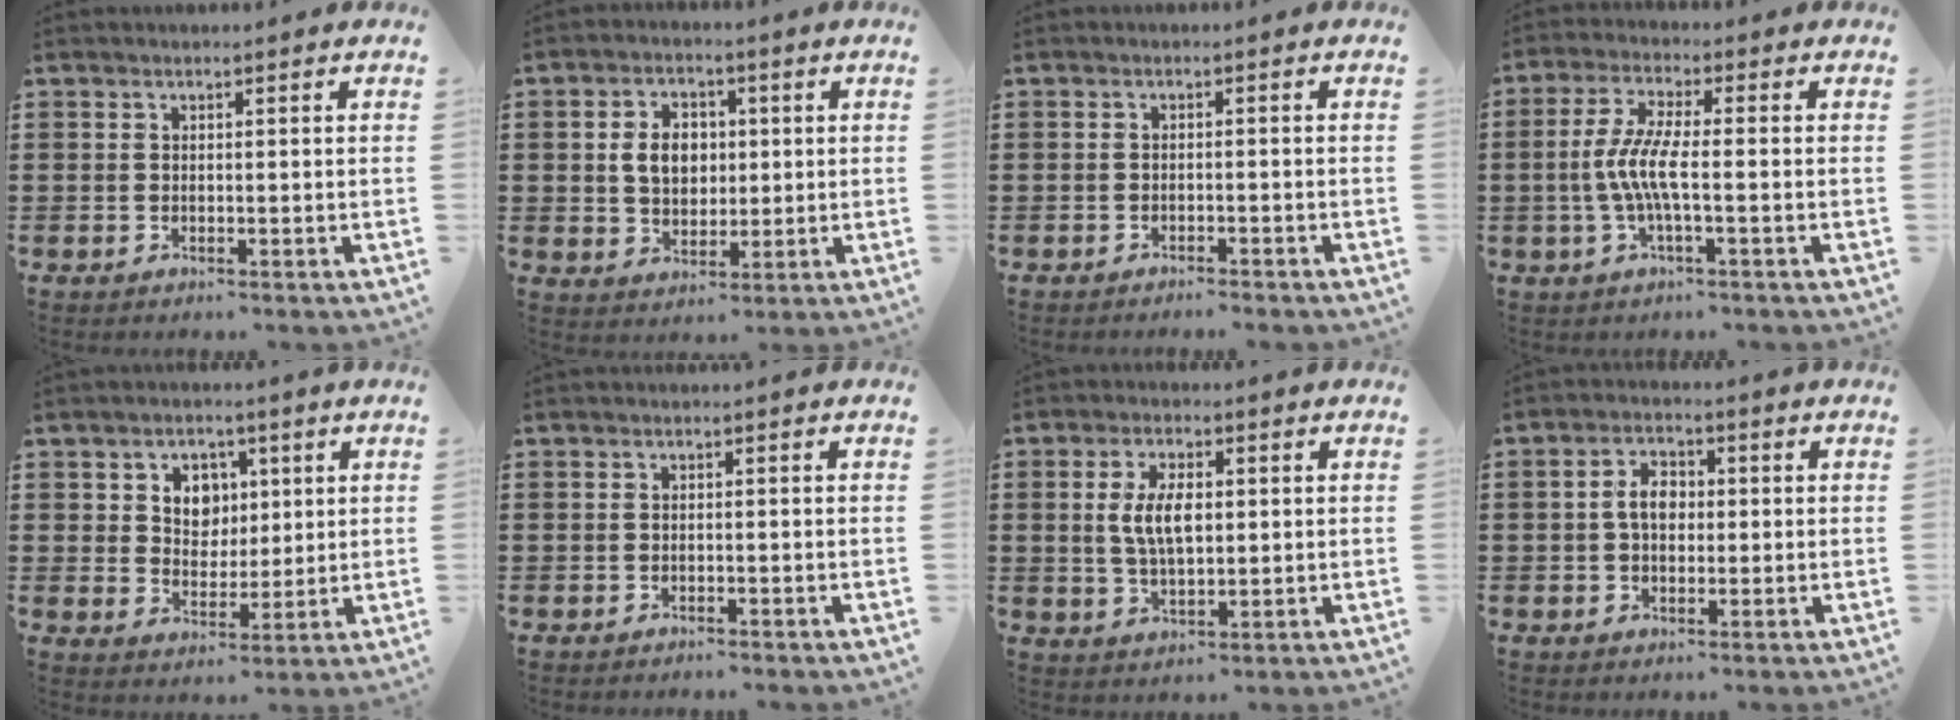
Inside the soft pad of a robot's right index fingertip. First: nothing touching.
{"total": 5.8, "force": [0.6, 4.3, 3.9], "torque": [-0.087, 0.010, 0.003]}
{"total": 1.3, "force": [-1.2, -0.3, 0.0], "torque": [-0.003, 0.000, -0.025]}
{"total": 6.1, "force": [-1.4, 0.9, 5.9], "torque": [-0.139, -0.014, -0.037]}
{"total": 4.9, "force": [1.7, 4.2, 1.9], "torque": [-0.049, 0.012, 0.025]}
{"total": 0.7, "force": [-0.7, -0.2, 0.0], "torque": [-0.001, -0.004, -0.013]}
{"total": 6.2, "force": [0.6, 2.7, 5.5], "torque": [-0.117, 0.007, 0.006]}
{"total": 4.1, "force": [0.0, 2.5, 3.2], "torque": [-0.067, 0.012, -0.003]}